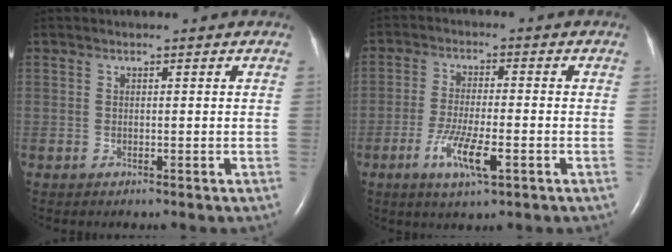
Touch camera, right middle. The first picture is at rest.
{"total": 7.5, "force": [-3.3, 1.2, 6.7], "torque": [-0.135, -0.013, -0.056]}